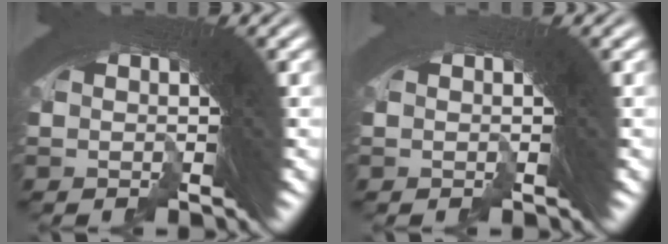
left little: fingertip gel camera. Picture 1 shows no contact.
{"total": 1.0, "force": [-0.5, -0.4, -0.7], "torque": [0.011, 0.000, -0.006]}